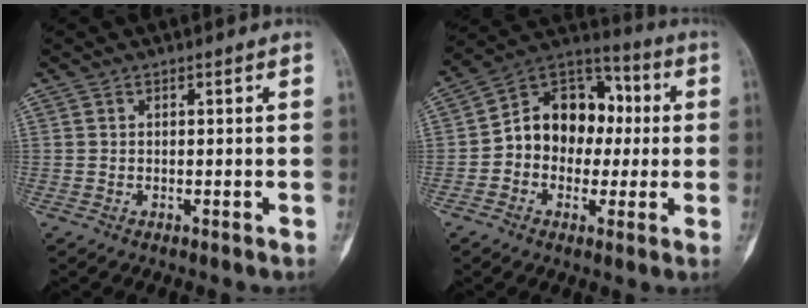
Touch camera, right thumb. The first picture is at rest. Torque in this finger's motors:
{"motor_torque": [0.29, 0.24, 0.41, 0.30, 0.09]}